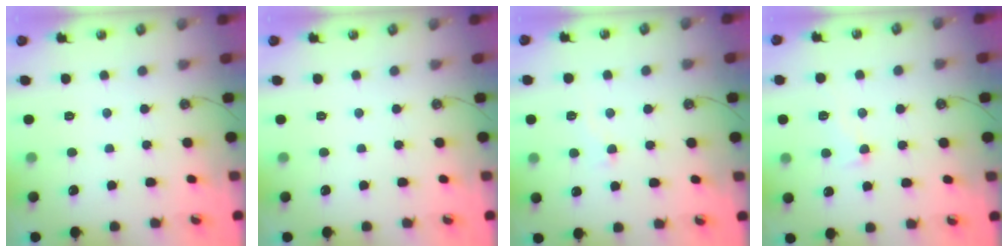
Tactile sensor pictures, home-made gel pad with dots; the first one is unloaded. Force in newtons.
{"total": 0.0}
{"total": 3.0, "press": 2.9, "slide": 0.7}
{"total": 2.2, "press": 1.7, "slide": 1.4}